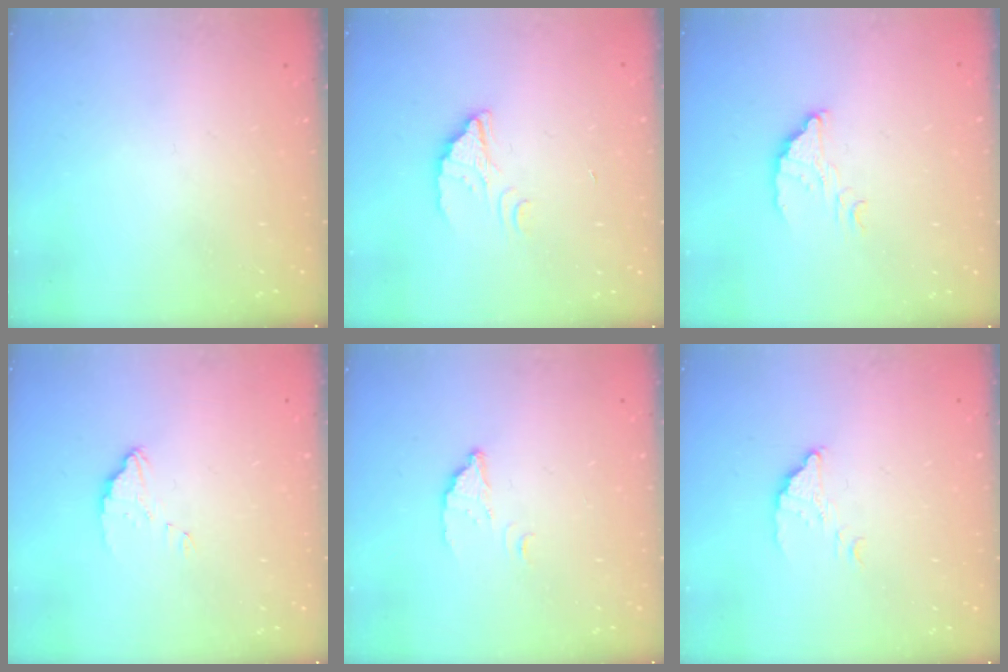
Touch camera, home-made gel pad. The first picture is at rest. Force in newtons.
{"total": 2.6, "press": 2.6, "slide": 0.1}
{"total": 3.4, "press": 3.4, "slide": 0.1}
{"total": 2.5, "press": 2.5, "slide": 0.2}
{"total": 2.8, "press": 2.7, "slide": 0.2}
{"total": 2.2, "press": 2.2, "slide": 0.0}